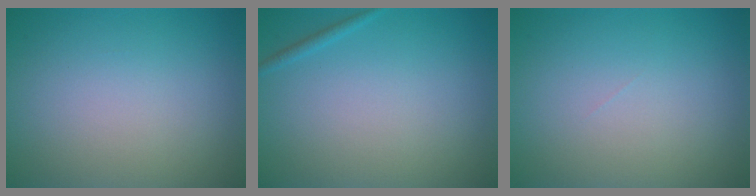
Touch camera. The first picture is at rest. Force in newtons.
{"total": 0.6, "press": 0.6, "slide": 0.1}
{"total": 0.0}